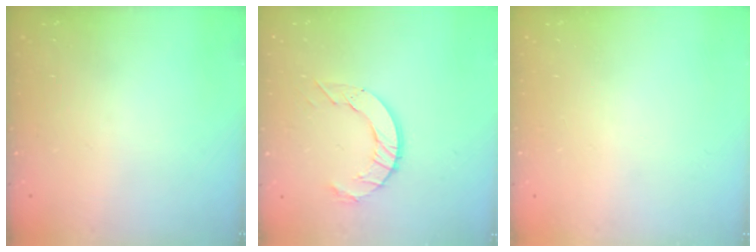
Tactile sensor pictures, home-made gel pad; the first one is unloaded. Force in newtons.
{"total": 9.0, "press": 8.9, "slide": 0.8}
{"total": 0.0}